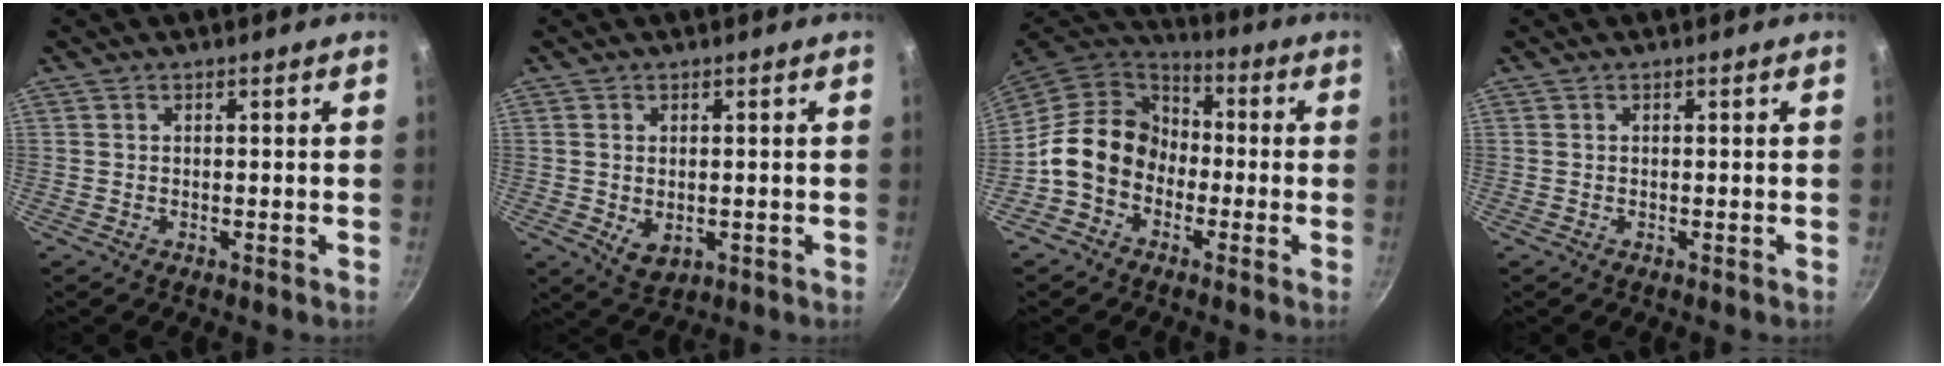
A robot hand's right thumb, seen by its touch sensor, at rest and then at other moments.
{"total": 4.6, "force": [-0.4, 3.1, 3.4], "torque": [-0.055, -0.013, 0.001]}
{"total": 13.6, "force": [-2.7, 11.2, 7.4], "torque": [-0.090, 0.045, -0.068]}
{"total": 0.0}